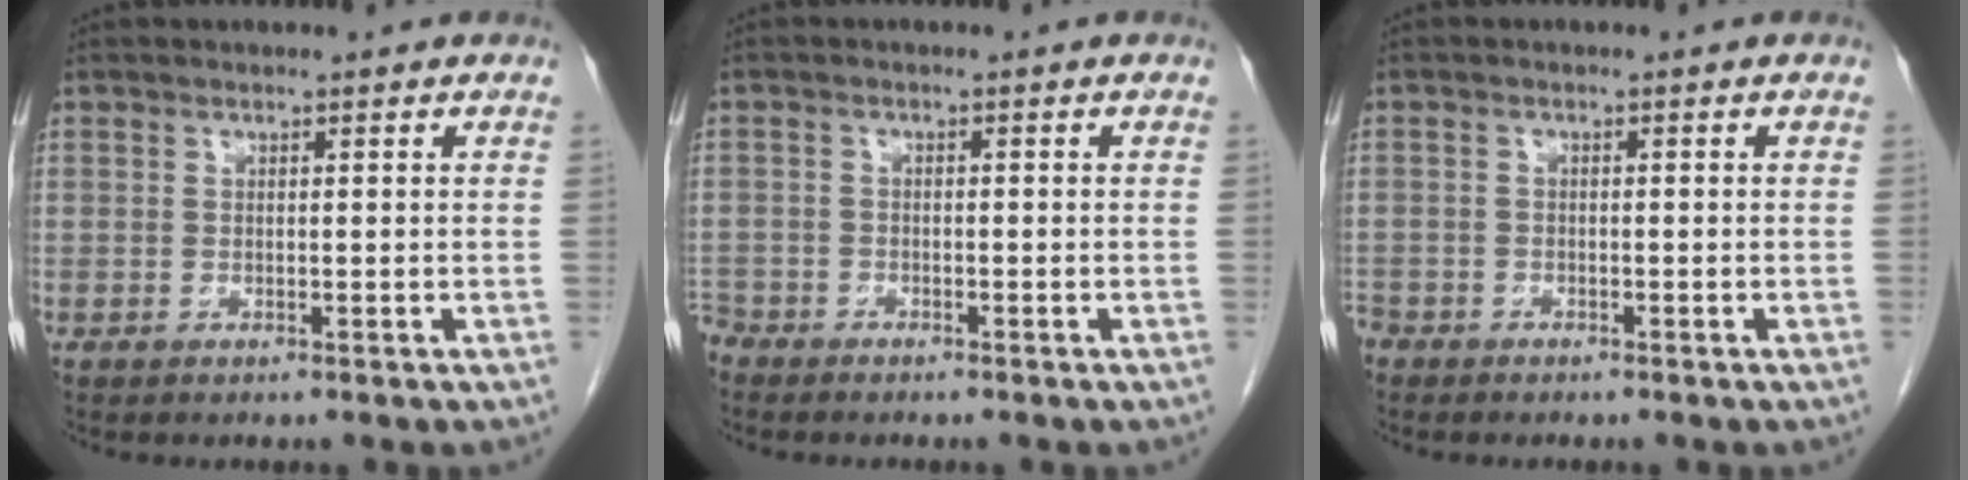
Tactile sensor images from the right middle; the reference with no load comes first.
{"total": 3.4, "force": [-3.2, 1.1, 0.5], "torque": [-0.006, -0.004, -0.057]}
{"total": 2.7, "force": [-2.3, 1.3, 0.6], "torque": [-0.013, 0.000, -0.042]}